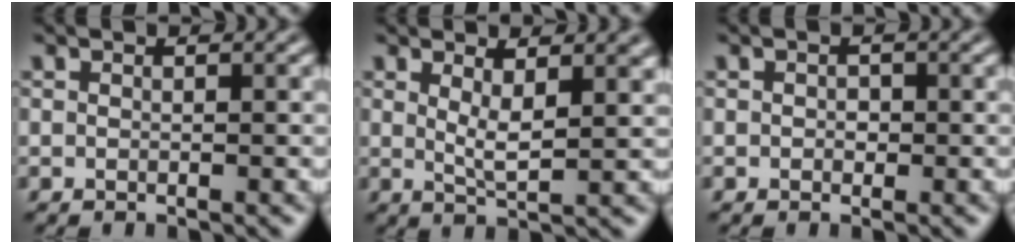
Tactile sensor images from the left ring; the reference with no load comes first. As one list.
[{"total": 3.2, "force": [1.4, 1.0, 2.7], "torque": [-0.047, -0.007, 0.025]}, {"total": 0.7, "force": [-0.1, 0.6, 0.4], "torque": [-0.006, -0.004, -0.004]}]